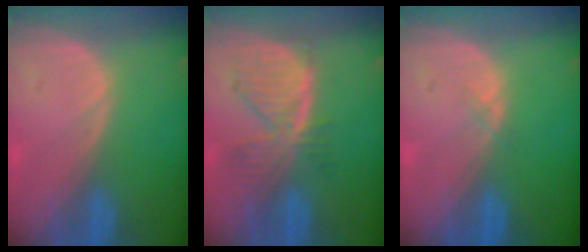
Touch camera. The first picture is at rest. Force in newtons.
{"total": 7.9, "press": 6.9, "slide": 3.9}
{"total": 0.6, "press": 0.5, "slide": 0.2}